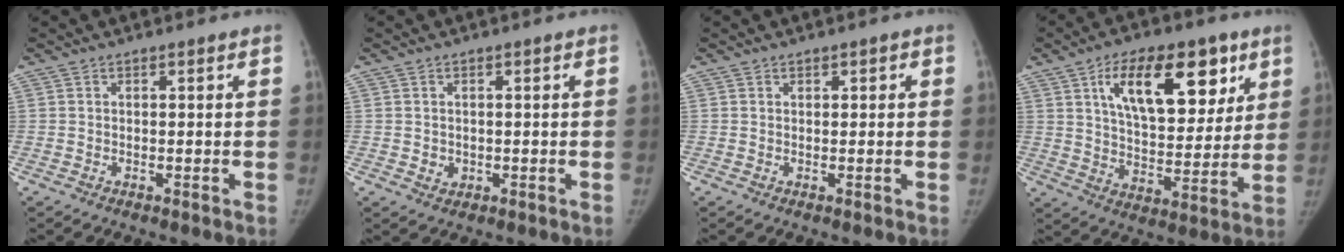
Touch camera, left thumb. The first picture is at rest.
{"total": 1.8, "force": [-0.1, 1.7, 0.7], "torque": [-0.004, 0.001, 0.004]}
{"total": 0.9, "force": [0.4, 0.7, 0.4], "torque": [0.007, 0.001, 0.003]}
{"total": 19.6, "force": [8.9, 9.9, 14.3], "torque": [-0.173, -0.031, 0.148]}